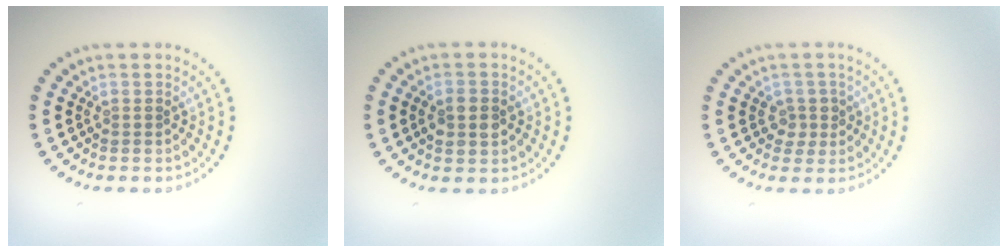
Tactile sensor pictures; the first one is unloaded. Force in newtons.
{"total": 2.9, "press": 2.9, "slide": 0.1}
{"total": 1.5, "press": 1.3, "slide": 0.8}